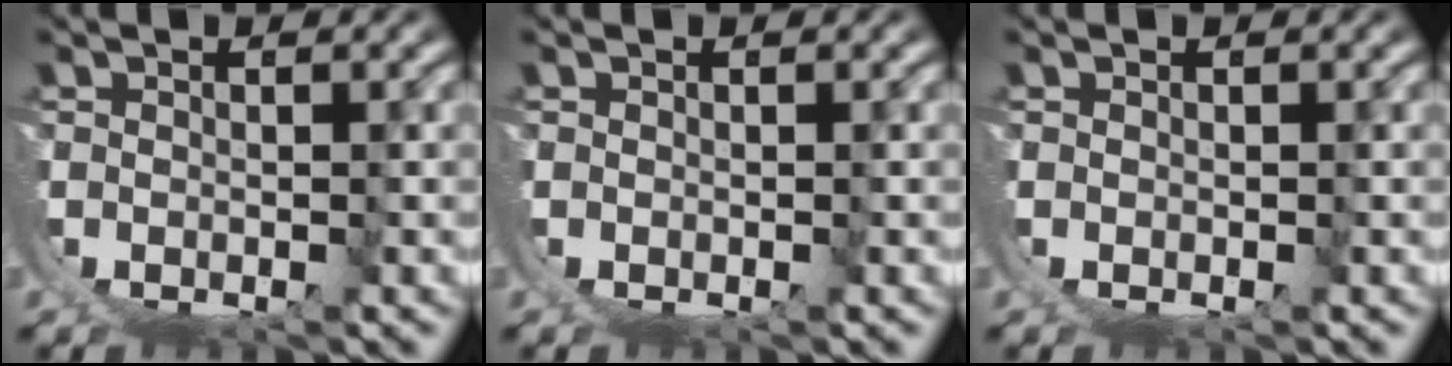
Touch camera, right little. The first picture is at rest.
{"total": 0.0}
{"total": 0.0}